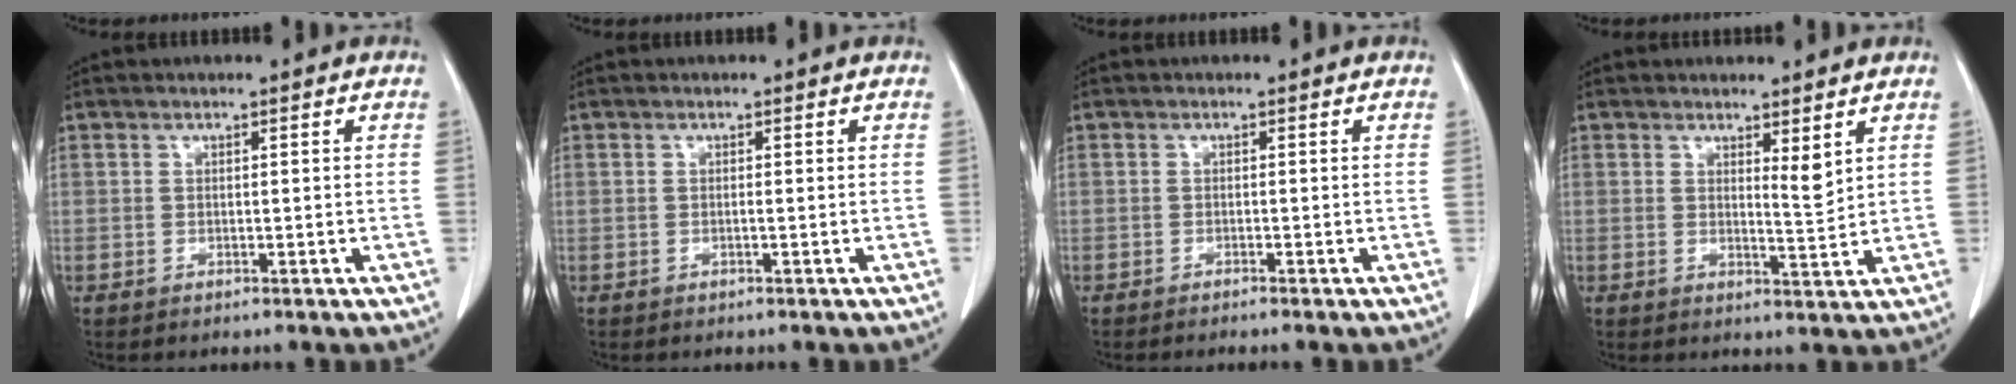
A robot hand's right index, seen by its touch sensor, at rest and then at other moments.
{"total": 0.0}
{"total": 1.6, "force": [-1.4, -0.3, 0.8], "torque": [-0.008, 0.003, -0.019]}
{"total": 2.8, "force": [1.7, 0.3, 2.2], "torque": [-0.039, -0.014, 0.031]}